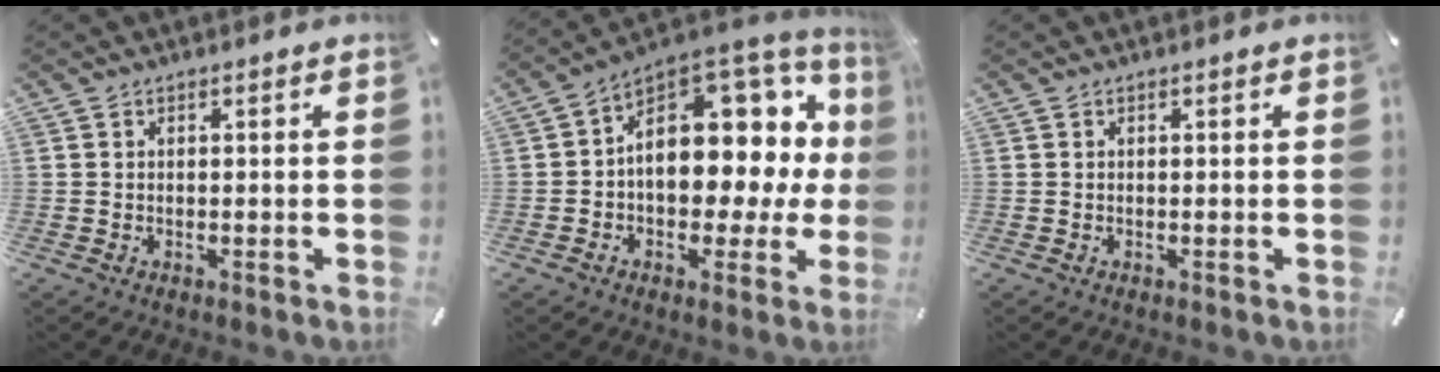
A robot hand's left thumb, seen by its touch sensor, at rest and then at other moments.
{"total": 14.2, "force": [3.4, 10.1, 9.4], "torque": [-0.106, -0.051, 0.055]}
{"total": 0.0}